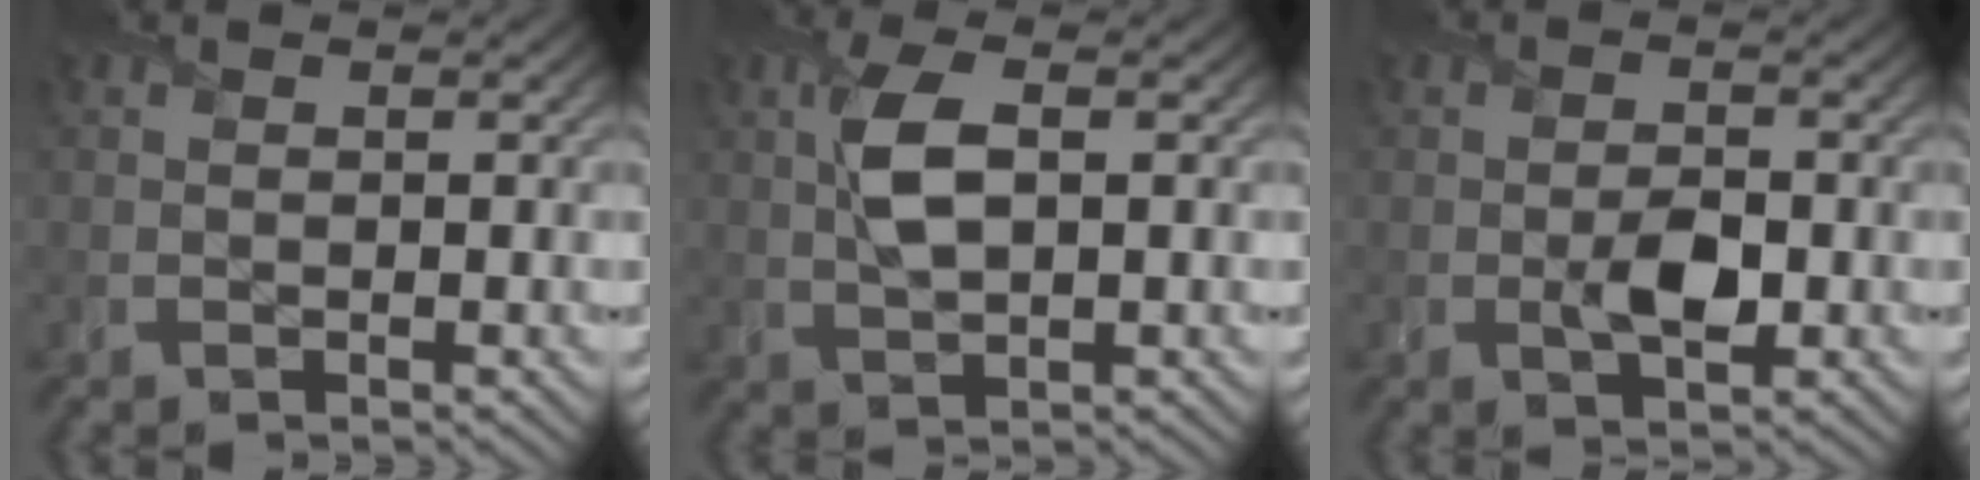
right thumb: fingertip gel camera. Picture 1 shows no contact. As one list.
[{"total": 5.0, "force": [0.9, 2.0, 4.5], "torque": [-0.104, 0.006, 0.019]}, {"total": 3.5, "force": [-0.8, 2.0, 2.8], "torque": [-0.049, -0.009, -0.011]}]